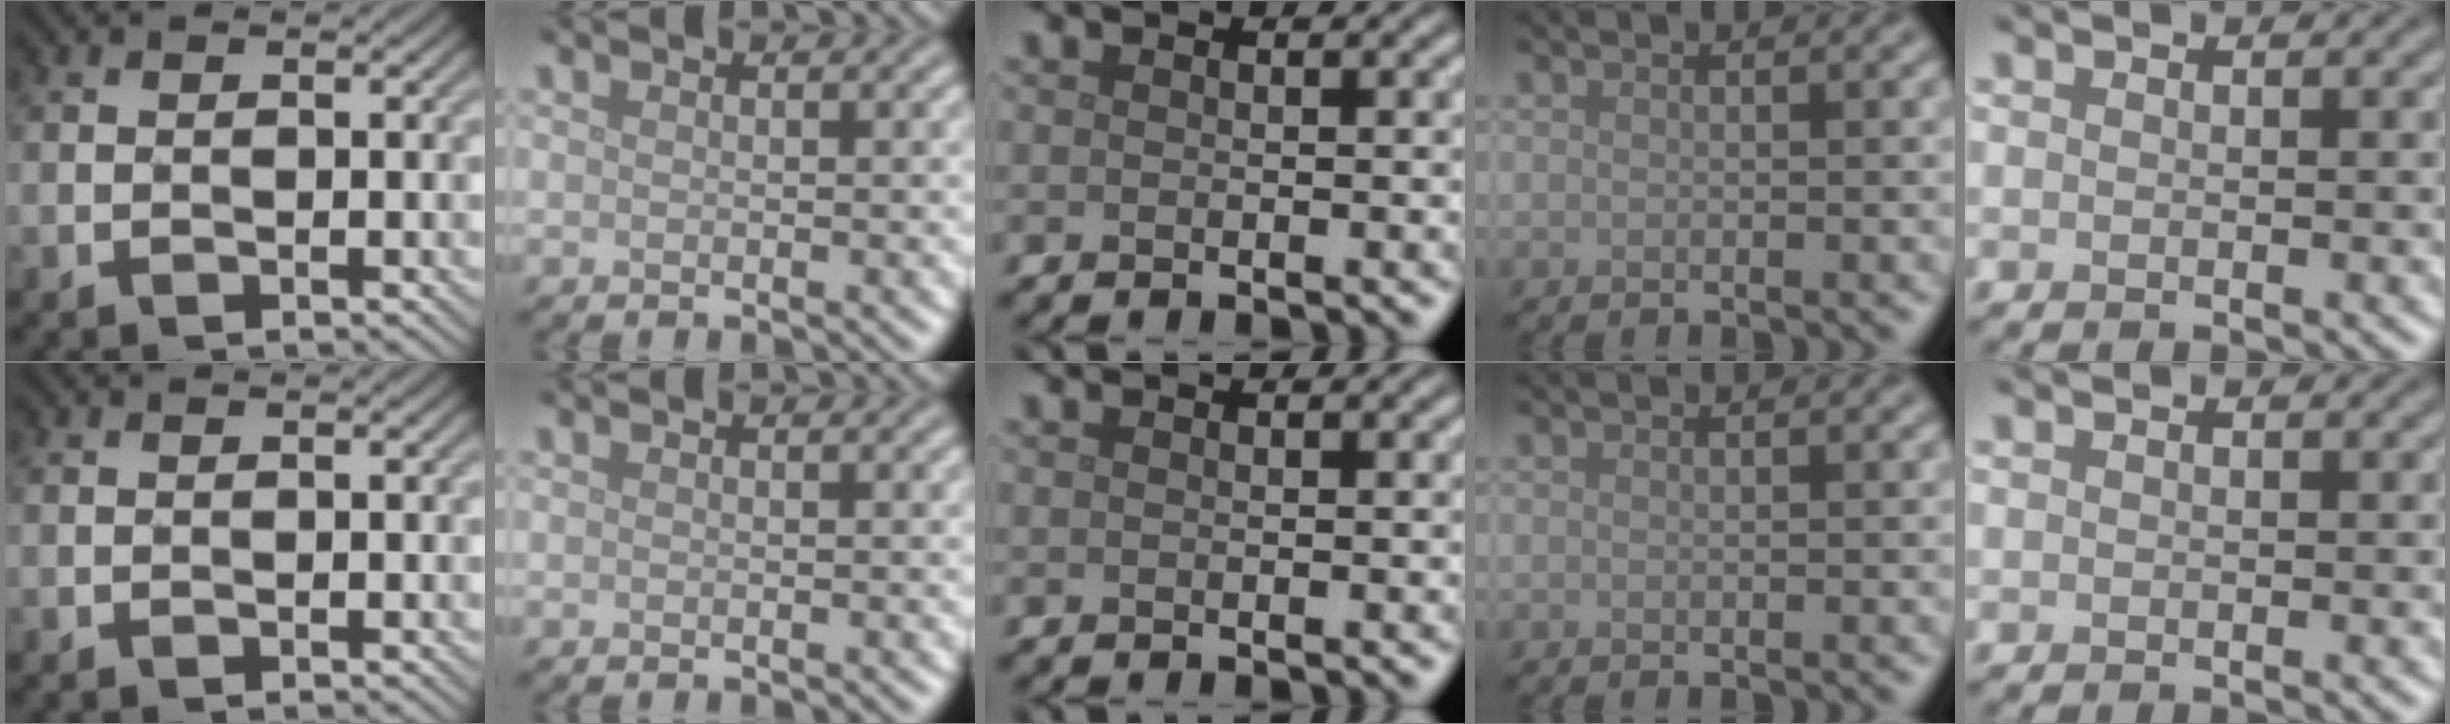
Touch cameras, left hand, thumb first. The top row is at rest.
{}